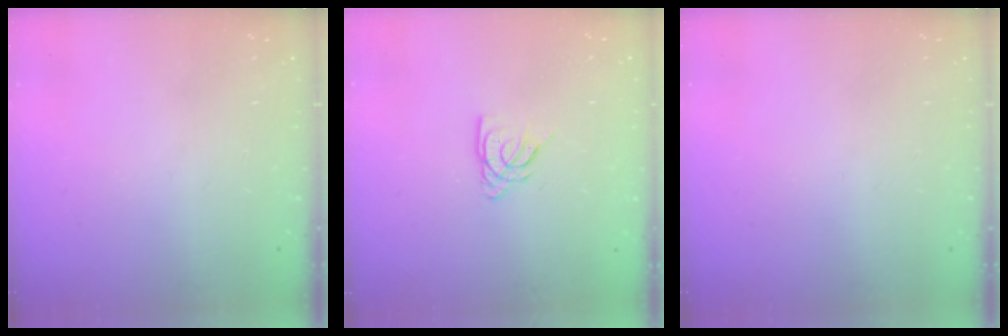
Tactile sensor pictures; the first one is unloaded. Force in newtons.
{"total": 5.3, "press": 5.3, "slide": 0.5}
{"total": 0.0}